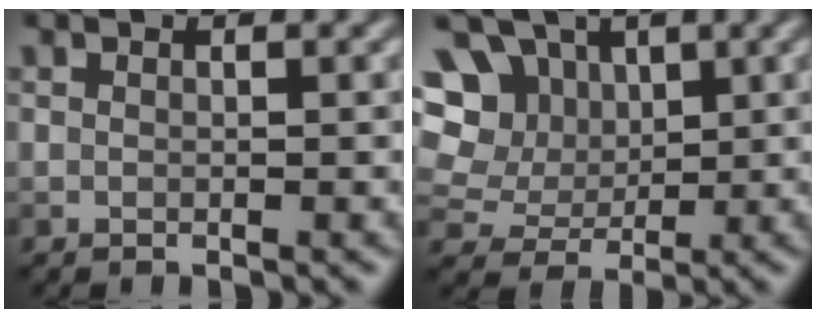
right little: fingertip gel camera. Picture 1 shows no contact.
{"total": 12.3, "force": [4.9, 9.9, 5.5], "torque": [-0.133, 0.035, 0.076]}